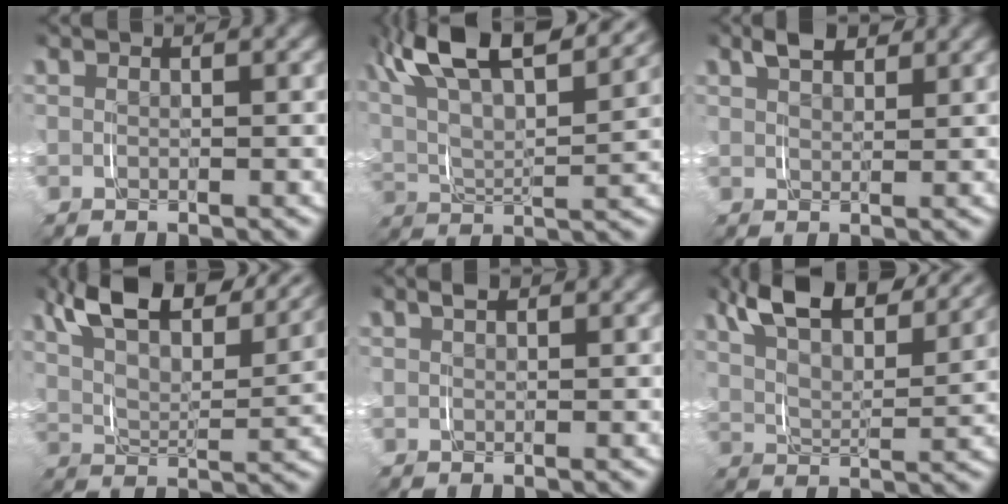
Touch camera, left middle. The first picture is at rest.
{"total": 12.1, "force": [7.1, 5.4, 8.2], "torque": [-0.158, 0.014, 0.105]}
{"total": 2.1, "force": [1.8, 0.7, 0.8], "torque": [-0.011, 0.000, 0.033]}
{"total": 10.9, "force": [7.9, 4.1, 6.2], "torque": [-0.107, 0.023, 0.115]}
{"total": 0.8, "force": [0.6, 0.4, 0.4], "torque": [-0.008, 0.002, 0.011]}
{"total": 9.1, "force": [6.9, 3.3, 5.0], "torque": [-0.090, 0.015, 0.102]}